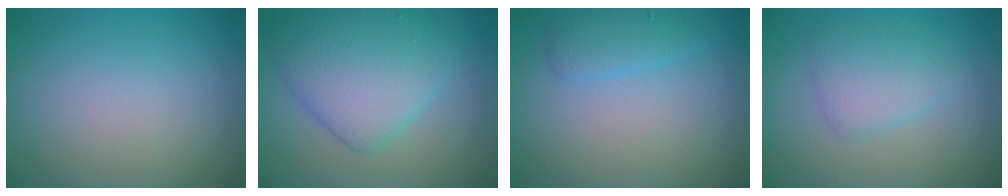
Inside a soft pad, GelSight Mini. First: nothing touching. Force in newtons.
{"total": 6.3, "press": 6.3, "slide": 0.1}
{"total": 2.1, "press": 2.1, "slide": 0.2}
{"total": 2.7, "press": 2.7, "slide": 0.1}